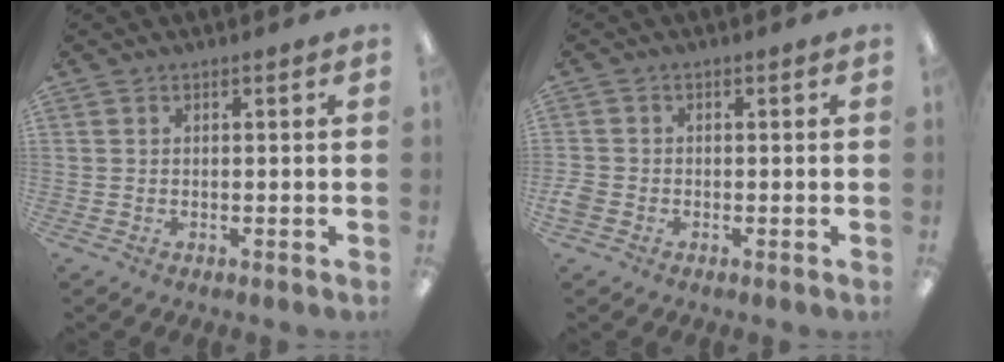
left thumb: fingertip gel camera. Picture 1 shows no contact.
{"total": 2.4, "force": [-1.0, 1.9, 1.1], "torque": [-0.014, 0.007, -0.019]}